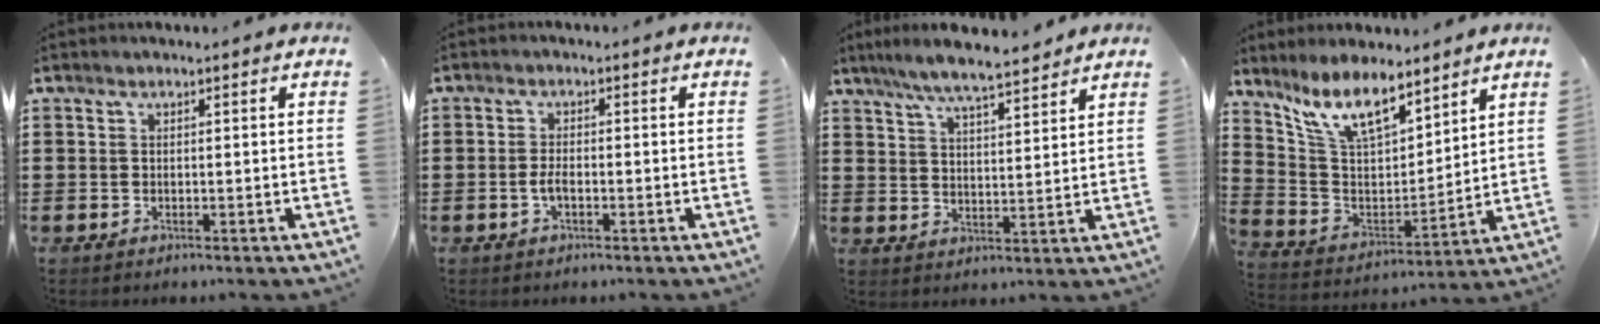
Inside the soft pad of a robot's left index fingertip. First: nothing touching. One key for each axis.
{"total": 2.3, "fx": -0.7, "fy": 0.8, "fz": 2.0, "tx": -0.054, "ty": -0.003, "tz": -0.019}
{"total": 6.3, "fx": 5.7, "fy": 0.2, "fz": 2.6, "tx": -0.070, "ty": -0.019, "tz": 0.102}
{"total": 10.1, "fx": 8.0, "fy": 2.9, "fz": 5.5, "tx": -0.133, "ty": -0.030, "tz": 0.149}